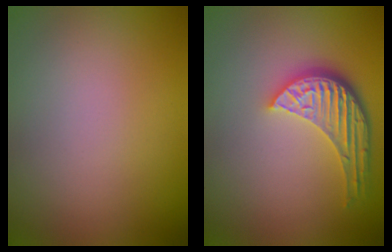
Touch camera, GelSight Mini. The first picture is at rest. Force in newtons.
{"total": 5.3, "press": 3.9, "slide": 3.5}